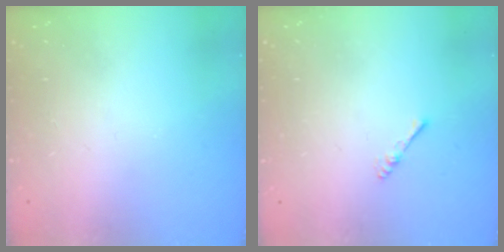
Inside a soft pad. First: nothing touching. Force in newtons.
{"total": 2.2, "press": 2.2, "slide": 0.4}